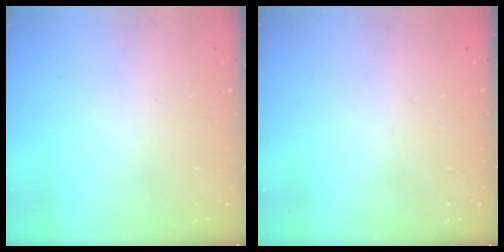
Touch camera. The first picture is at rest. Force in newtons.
{"total": 0.0}